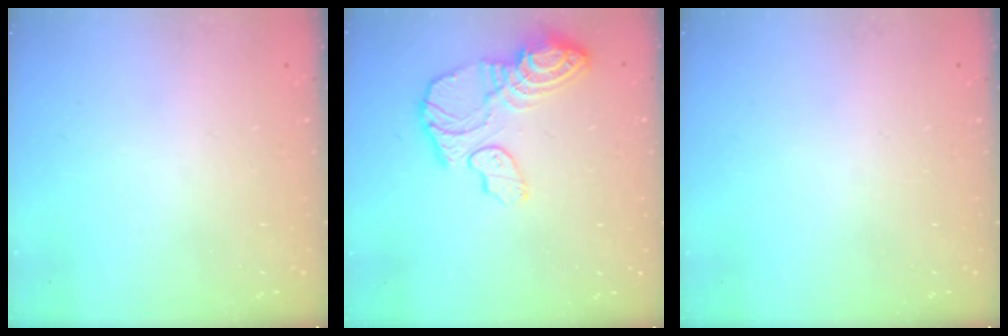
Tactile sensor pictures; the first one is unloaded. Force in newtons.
{"total": 14.3, "press": 14.3, "slide": 1.0}
{"total": 0.0}